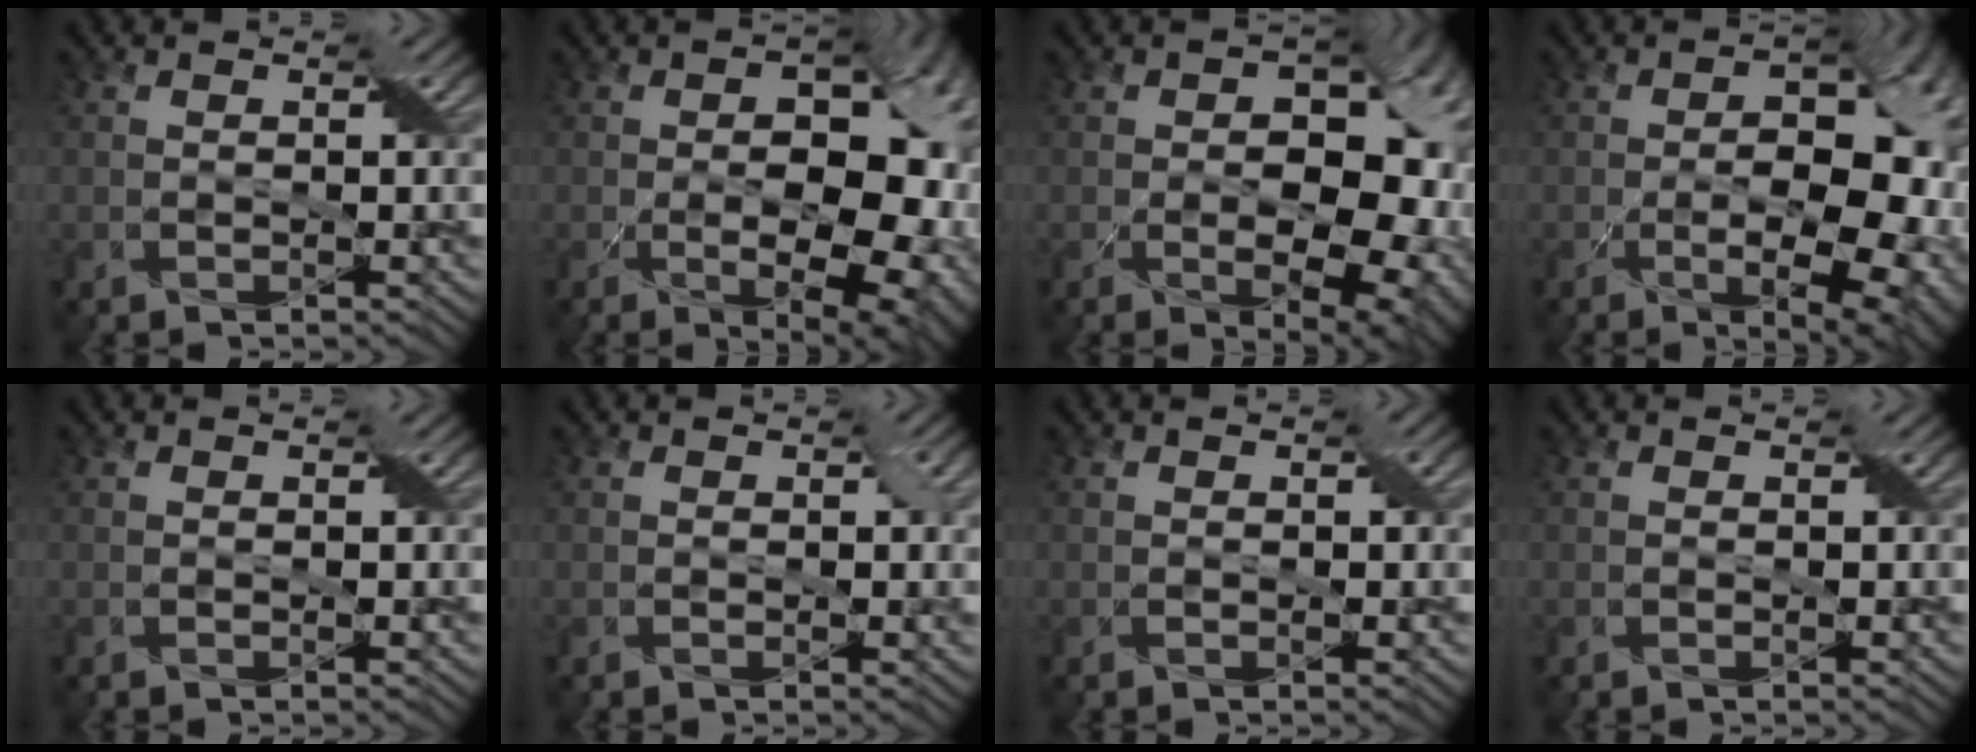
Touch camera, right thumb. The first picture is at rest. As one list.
[{"total": 15.8, "force": [-1.7, 9.2, 12.7], "torque": [-0.131, -0.023, 0.010]}, {"total": 15.4, "force": [-1.9, 10.0, 11.5], "torque": [-0.108, 0.002, -0.002]}, {"total": 15.6, "force": [-3.2, 8.1, 12.9], "torque": [-0.133, -0.017, -0.020]}, {"total": 0.0}, {"total": 1.2, "force": [0.1, 0.7, 1.0], "torque": [-0.011, 0.000, 0.002]}, {"total": 0.9, "force": [0.1, 0.5, 0.8], "torque": [-0.010, 0.000, 0.002]}, {"total": 0.0}]